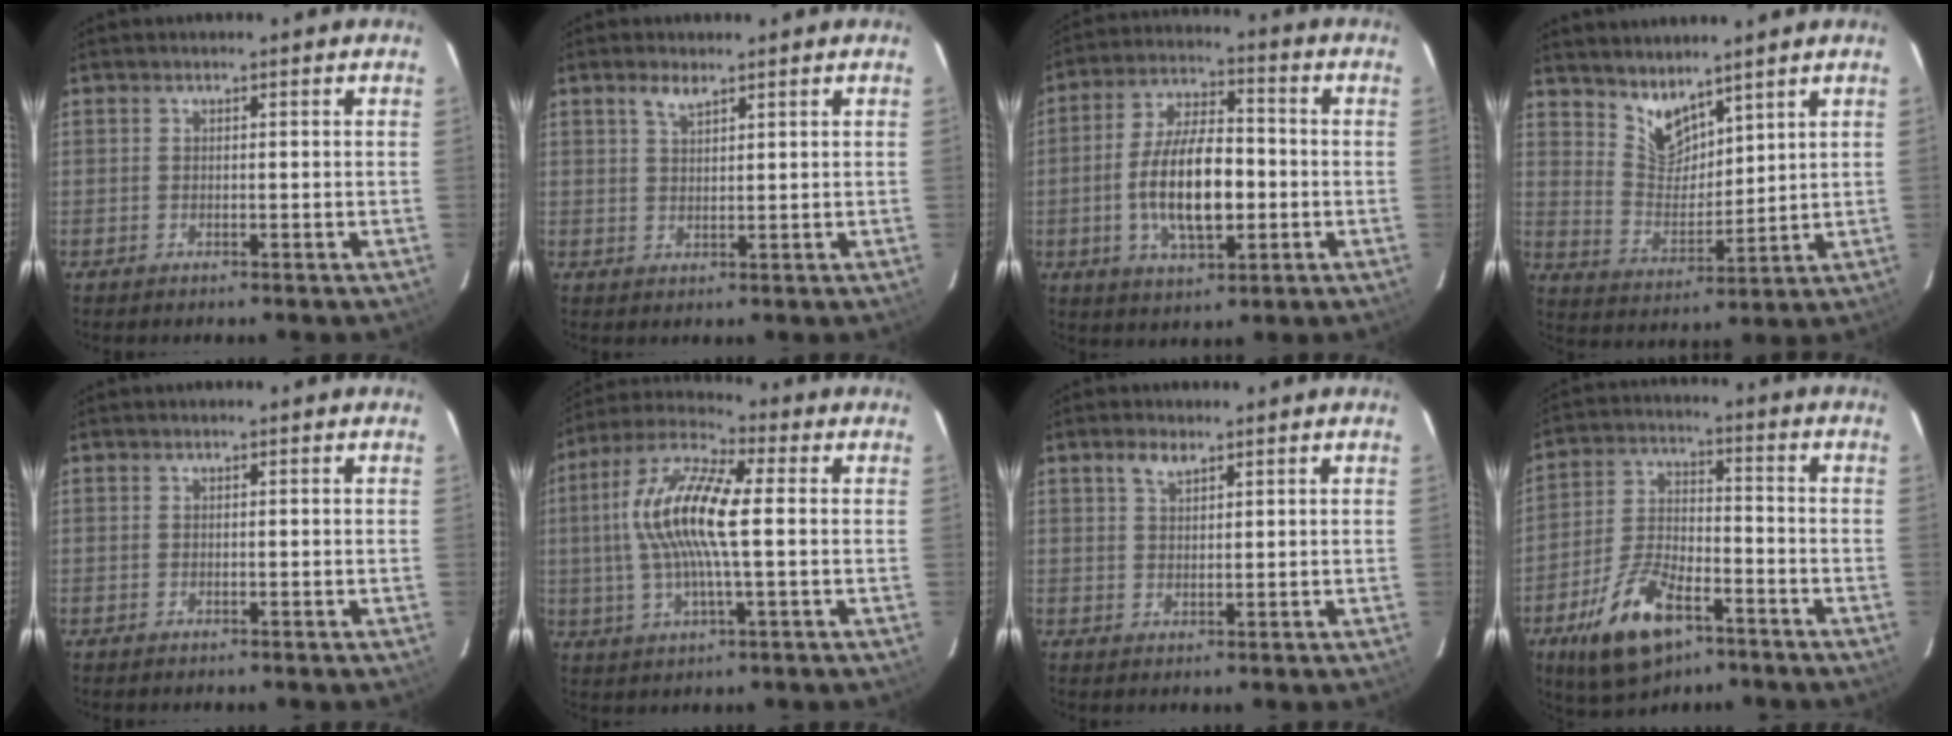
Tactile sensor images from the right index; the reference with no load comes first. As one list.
[{"total": 2.6, "force": [1.8, 0.9, 1.6], "torque": [-0.029, 0.005, 0.036]}, {"total": 13.5, "force": [-2.3, 5.9, 11.9], "torque": [-0.232, 0.005, -0.036]}, {"total": 7.6, "force": [6.3, 3.1, 3.0], "torque": [-0.046, -0.003, 0.129]}, {"total": 0.0}, {"total": 14.5, "force": [1.2, 3.6, 14.0], "torque": [-0.277, 0.016, 0.010]}, {"total": 2.8, "force": [1.8, 1.3, 1.6], "torque": [-0.028, 0.007, 0.036]}, {"total": 14.4, "force": [-8.3, 6.5, 9.9], "torque": [-0.209, -0.009, -0.147]}]